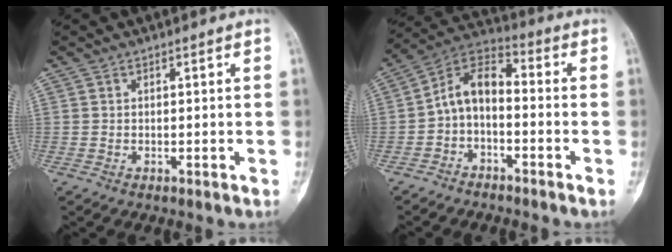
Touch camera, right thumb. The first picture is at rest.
{"total": 8.6, "force": [-2.0, 5.1, 6.7], "torque": [-0.111, 0.053, -0.054]}